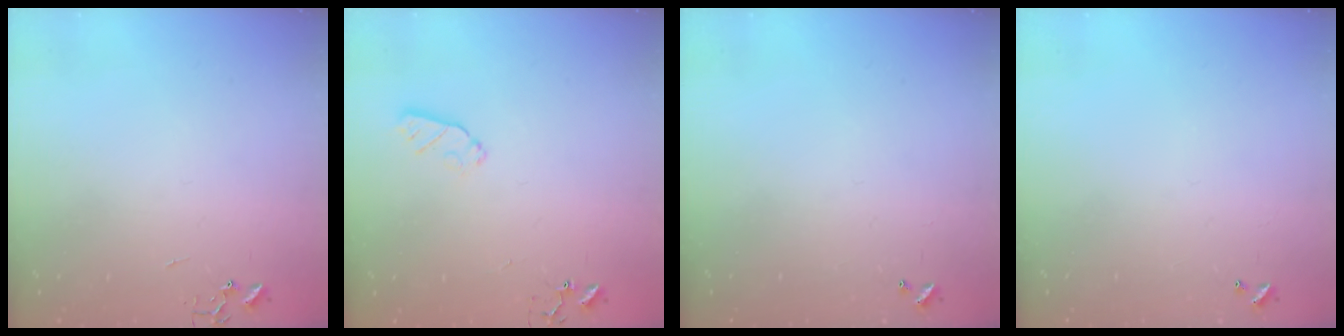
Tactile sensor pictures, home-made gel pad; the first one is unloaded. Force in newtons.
{"total": 5.5, "press": 5.4, "slide": 1.1}
{"total": 0.0}
{"total": 0.0}